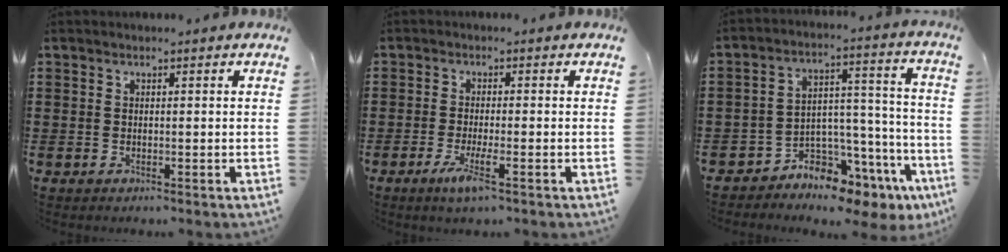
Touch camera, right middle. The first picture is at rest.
{"total": 4.1, "force": [-2.0, 0.2, 3.6], "torque": [-0.071, -0.013, -0.036]}
{"total": 6.3, "force": [-5.7, 2.4, 1.2], "torque": [-0.024, 0.009, -0.106]}